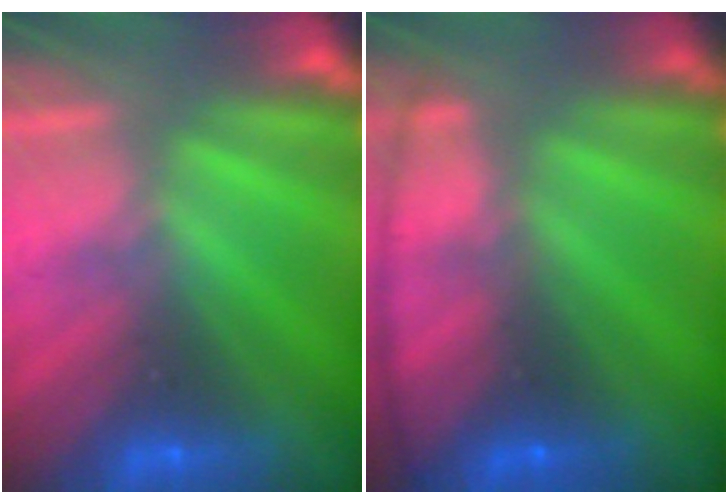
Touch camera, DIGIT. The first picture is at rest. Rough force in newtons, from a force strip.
{"total": 8.1}